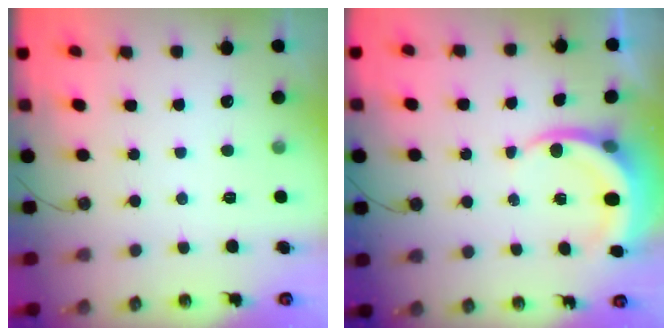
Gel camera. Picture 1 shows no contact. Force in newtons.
{"total": 5.3, "press": 5.2, "slide": 0.3}